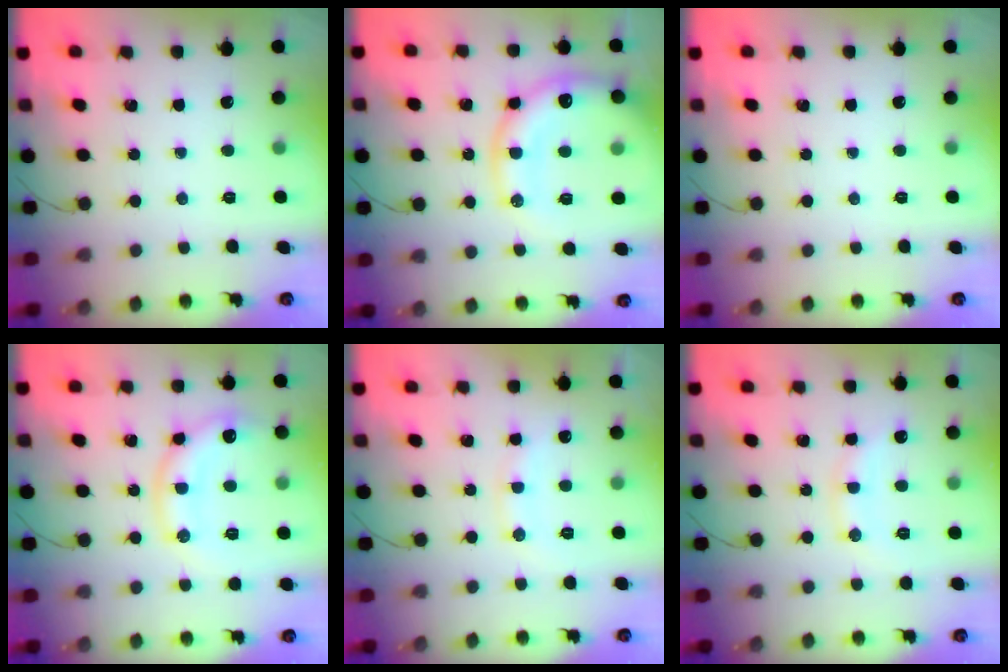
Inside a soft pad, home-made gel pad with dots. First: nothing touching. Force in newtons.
{"total": 19.1, "press": 18.7, "slide": 3.7}
{"total": 0.0}
{"total": 12.4, "press": 12.3, "slide": 1.4}
{"total": 10.1, "press": 10.0, "slide": 1.0}
{"total": 9.1, "press": 9.1, "slide": 0.7}